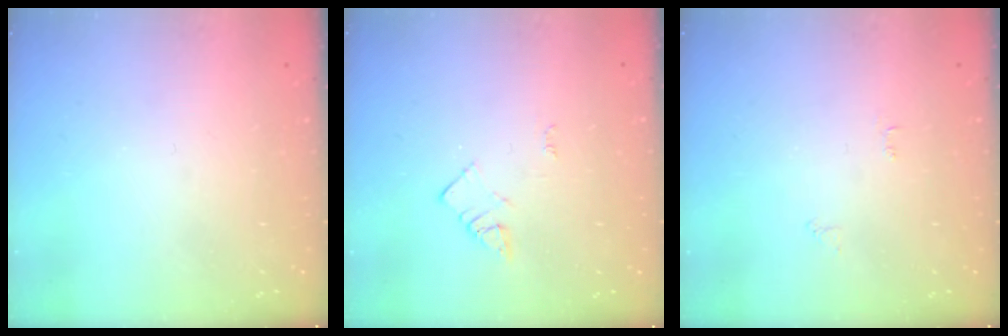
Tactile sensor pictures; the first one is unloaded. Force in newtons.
{"total": 2.3, "press": 2.3, "slide": 0.3}
{"total": 2.5, "press": 2.5, "slide": 0.4}